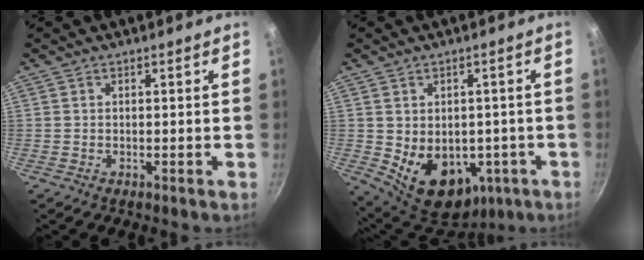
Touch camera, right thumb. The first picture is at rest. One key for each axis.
{"total": 14.1, "fx": -2.9, "fy": 10.2, "fz": 9.2, "tx": -0.103, "ty": -0.006, "tz": -0.009}